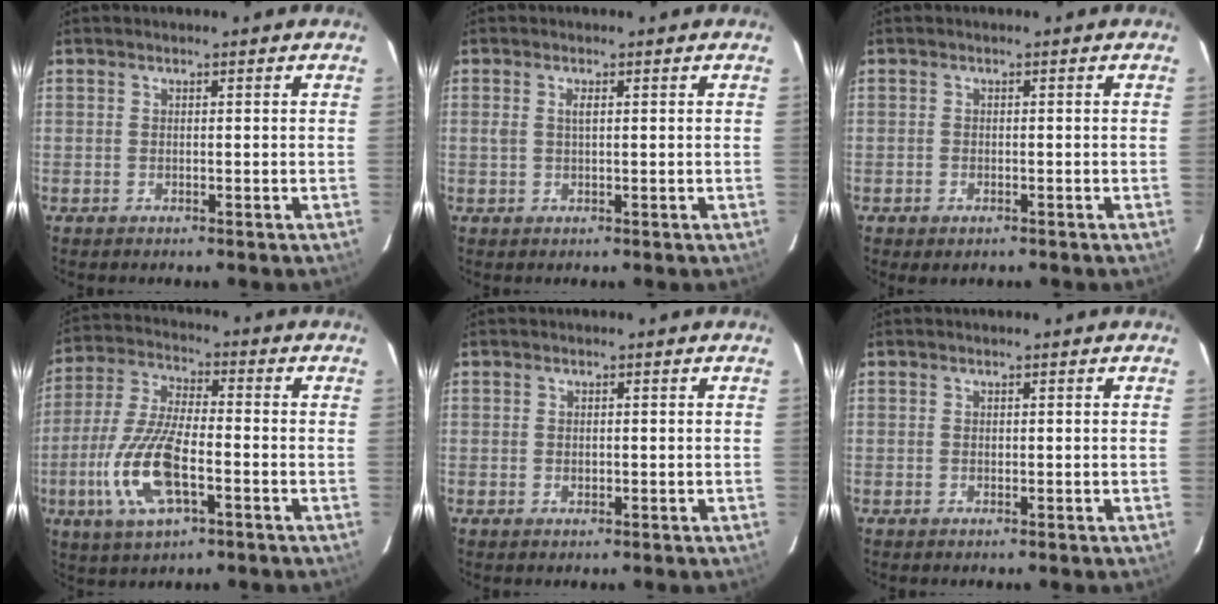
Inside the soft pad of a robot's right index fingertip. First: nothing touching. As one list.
[{"total": 1.6, "force": [0.4, 0.6, 1.4], "torque": [-0.027, 0.002, 0.008]}, {"total": 1.6, "force": [-1.0, 1.1, 0.6], "torque": [-0.012, -0.004, -0.016]}, {"total": 14.5, "force": [-4.8, 5.2, 12.7], "torque": [-0.277, -0.009, -0.092]}, {"total": 0.9, "force": [0.0, 0.8, 0.5], "torque": [-0.007, 0.002, 0.001]}, {"total": 0.0}]